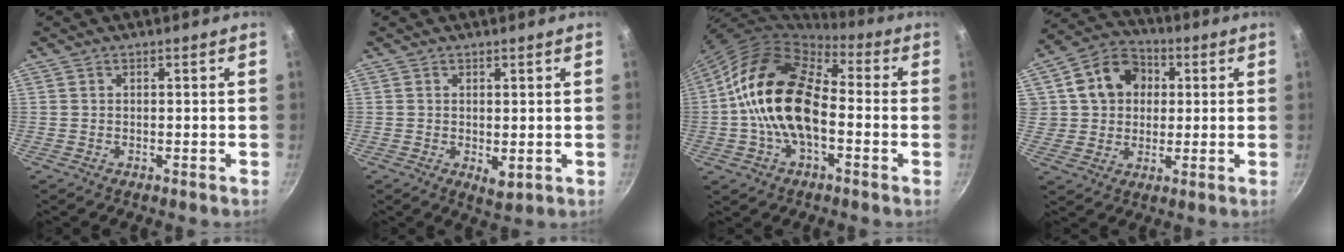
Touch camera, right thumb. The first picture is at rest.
{"total": 2.9, "force": [0.2, 1.7, 2.4], "torque": [-0.036, -0.010, 0.005]}
{"total": 17.6, "force": [-1.5, 10.6, 14.0], "torque": [-0.221, 0.034, -0.044]}
{"total": 12.4, "force": [2.8, 10.6, 5.8], "torque": [-0.071, 0.019, 0.041]}